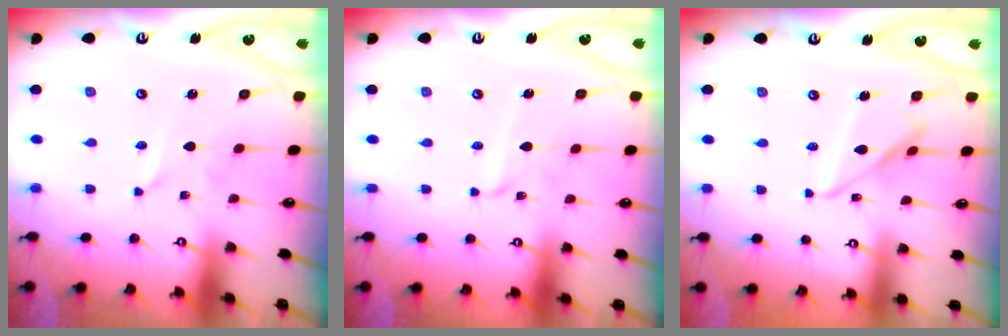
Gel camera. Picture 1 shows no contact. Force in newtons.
{"total": 2.8, "press": 2.8, "slide": 0.2}
{"total": 11.1, "press": 11.0, "slide": 1.0}